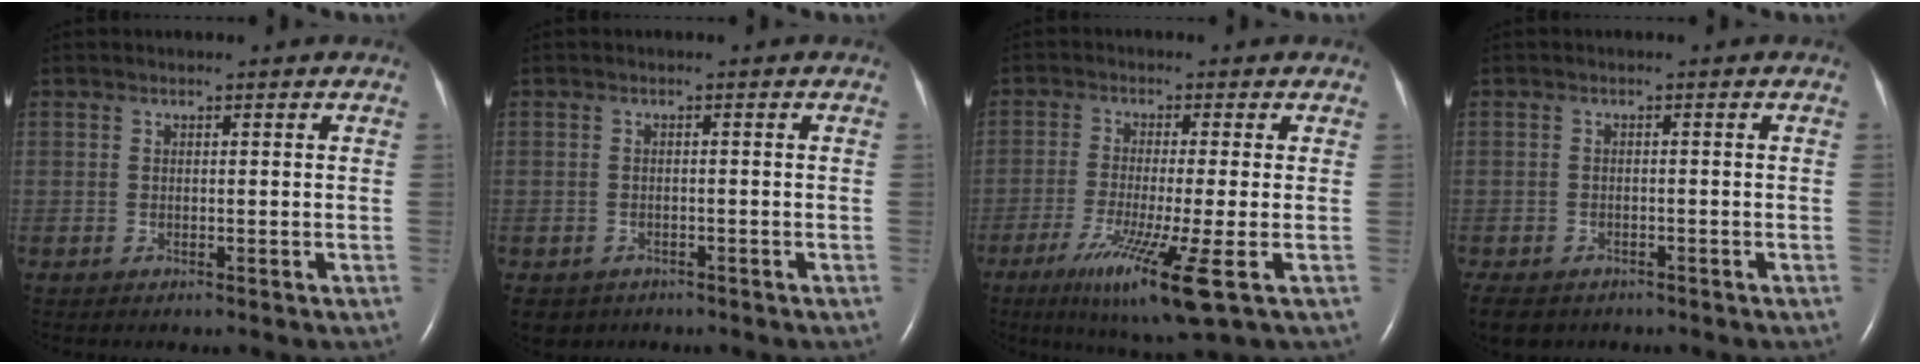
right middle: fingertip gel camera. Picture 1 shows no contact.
{"total": 3.6, "force": [-2.5, 2.6, 0.4], "torque": [-0.005, 0.002, -0.036]}
{"total": 10.3, "force": [-4.5, -0.6, 9.3], "torque": [-0.177, -0.039, -0.076]}
{"total": 8.9, "force": [-6.0, 5.6, 3.5], "torque": [-0.086, -0.013, -0.080]}